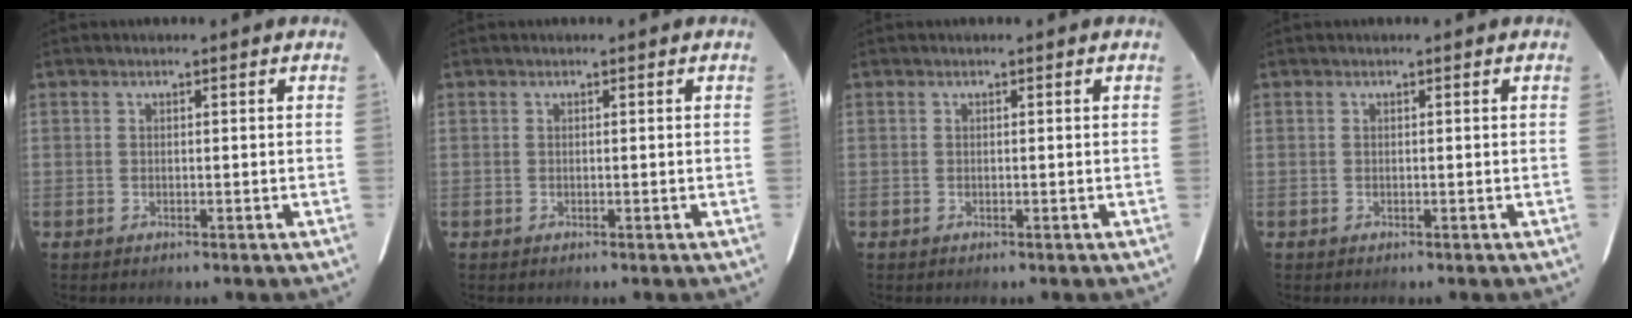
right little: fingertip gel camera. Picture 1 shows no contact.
{"total": 0.0}
{"total": 0.0}
{"total": 0.0}